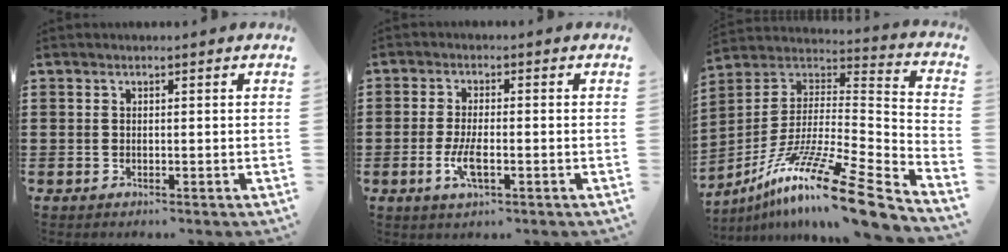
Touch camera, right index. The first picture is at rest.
{"total": 4.5, "force": [-1.5, 1.3, 4.0], "torque": [-0.085, -0.004, -0.031]}
{"total": 15.6, "force": [-11.4, 0.8, 10.7], "torque": [-0.198, 0.017, -0.213]}